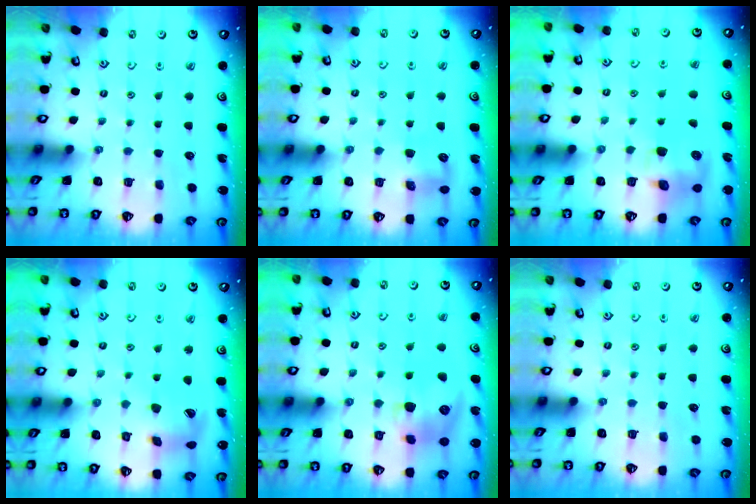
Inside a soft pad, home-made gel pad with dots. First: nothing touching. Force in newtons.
{"total": 6.5, "press": 6.5, "slide": 0.5}
{"total": 8.9, "press": 8.9, "slide": 1.3}
{"total": 11.4, "press": 11.3, "slide": 1.3}
{"total": 16.3, "press": 16.2, "slide": 1.3}
{"total": 0.0}